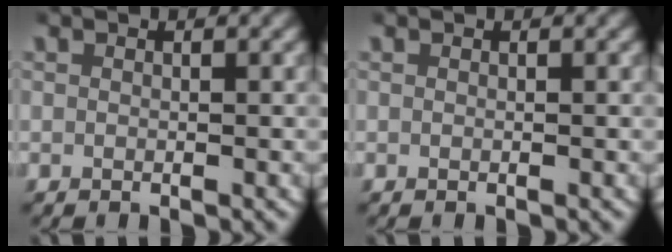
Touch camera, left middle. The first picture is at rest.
{"total": 0.0}